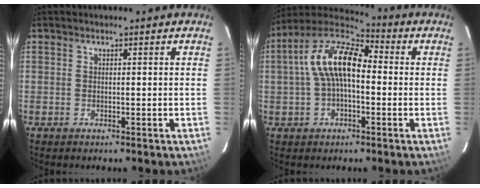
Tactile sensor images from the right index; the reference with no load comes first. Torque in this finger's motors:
{"motor_torque": [1.45, 0.54, 0.92, 0.21]}